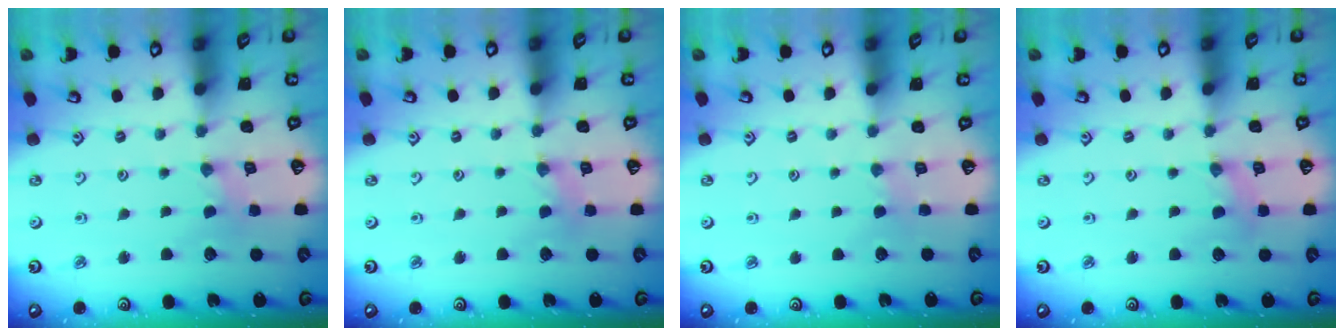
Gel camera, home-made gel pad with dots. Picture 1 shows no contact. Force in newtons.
{"total": 2.6, "press": 2.6, "slide": 0.3}
{"total": 1.7, "press": 1.6, "slide": 0.4}
{"total": 1.1, "press": 1.1, "slide": 0.2}